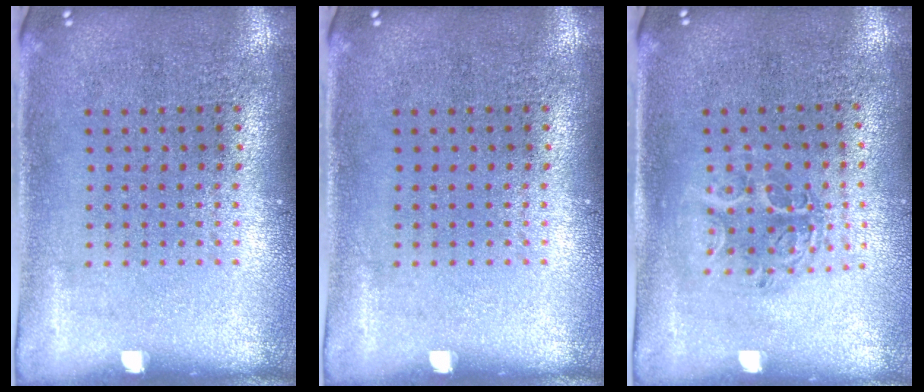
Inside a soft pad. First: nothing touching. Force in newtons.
{"total": 0.0}
{"total": 1.2, "press": 1.2, "slide": 0.4}